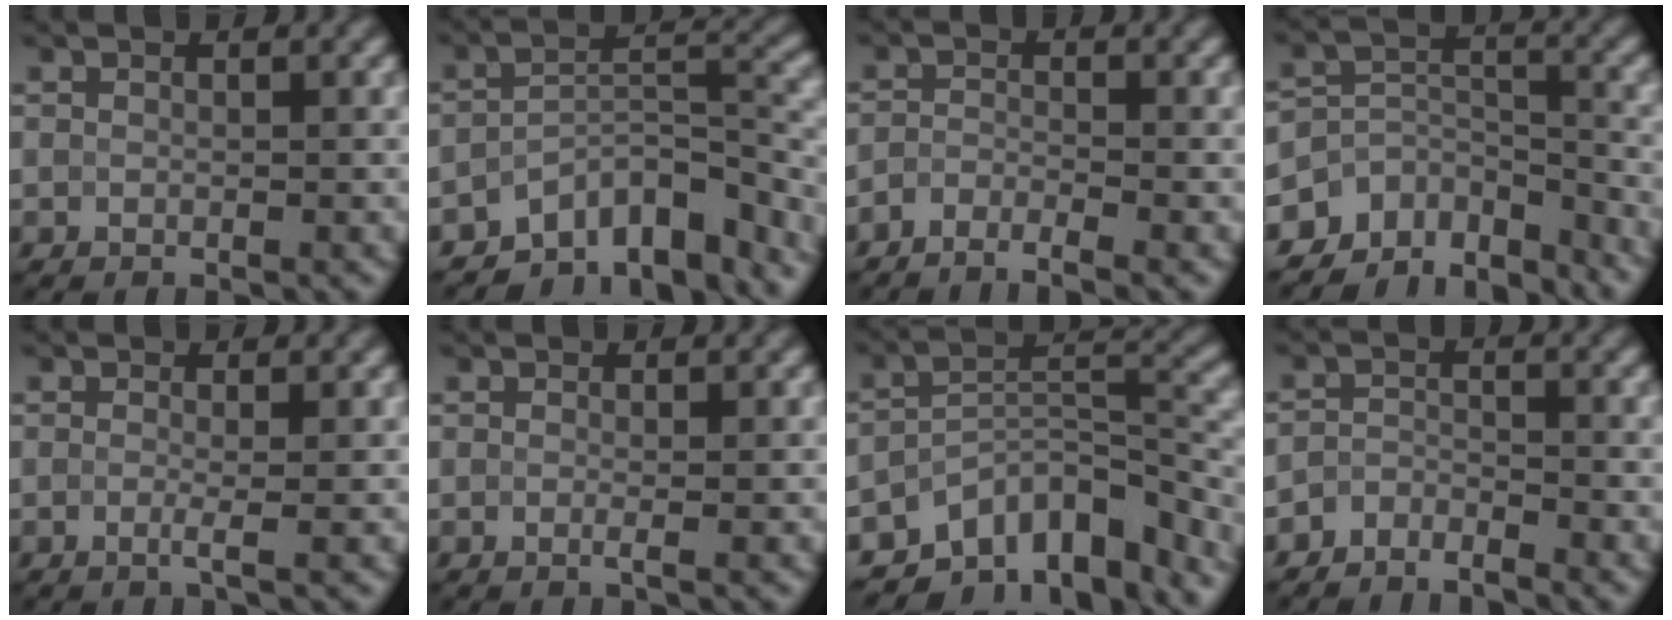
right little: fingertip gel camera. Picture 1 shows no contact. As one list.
[{"total": 9.7, "force": [-7.1, 4.1, 5.1], "torque": [-0.058, -0.006, -0.114]}, {"total": 2.0, "force": [-1.7, 0.3, 1.1], "torque": [-0.019, -0.004, -0.041]}, {"total": 8.3, "force": [-7.1, 4.2, 1.3], "torque": [-0.008, 0.014, -0.107]}, {"total": 1.4, "force": [-0.3, 0.3, 1.3], "torque": [-0.020, -0.007, -0.010]}, {"total": 0.8, "force": [-0.3, 0.2, 0.7], "torque": [-0.011, -0.008, -0.006]}, {"total": 11.0, "force": [-7.6, 5.2, 6.0], "torque": [-0.088, -0.002, -0.126]}, {"total": 2.3, "force": [-2.2, 0.6, 0.4], "torque": [-0.008, 0.000, -0.050]}]